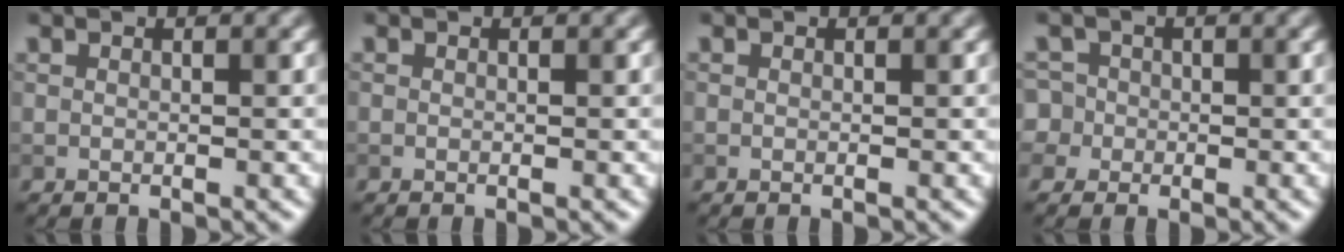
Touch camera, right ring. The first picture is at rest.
{"total": 0.0}
{"total": 0.0}
{"total": 3.8, "force": [0.0, 3.6, 1.1], "torque": [0.006, 0.027, -0.030]}